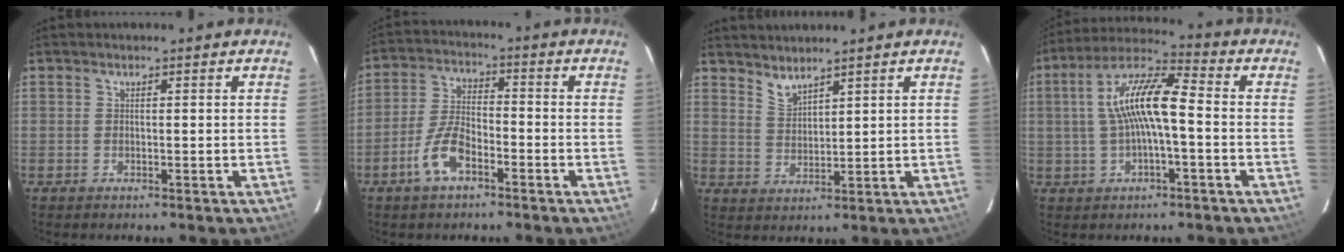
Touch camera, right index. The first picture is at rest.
{"total": 6.6, "force": [-3.7, 2.7, 4.7], "torque": [-0.104, 0.007, -0.070]}
{"total": 3.5, "force": [3.3, 0.6, 1.1], "torque": [-0.022, -0.003, 0.064]}
{"total": 11.7, "force": [-0.2, 2.9, 11.4], "torque": [-0.216, 0.025, -0.006]}